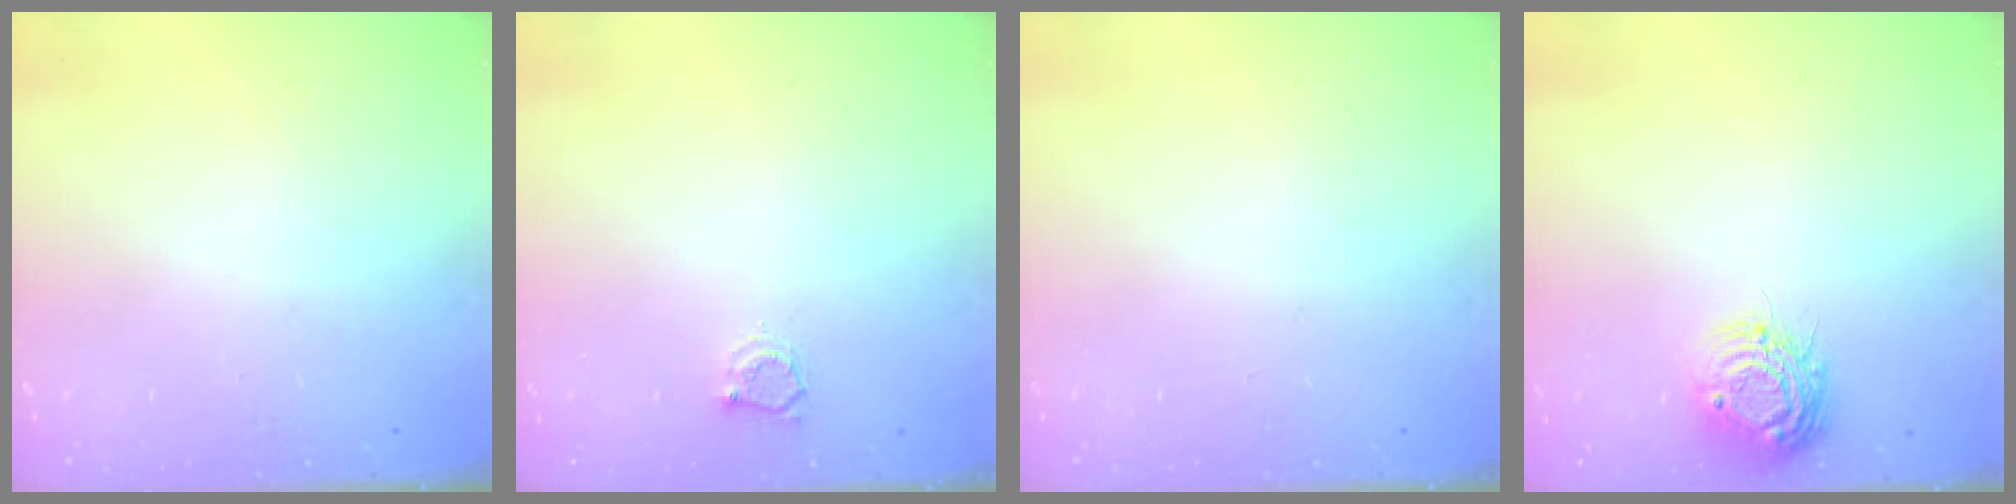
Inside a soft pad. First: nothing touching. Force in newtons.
{"total": 3.3, "press": 3.2, "slide": 0.5}
{"total": 0.0}
{"total": 11.0, "press": 10.9, "slide": 1.0}